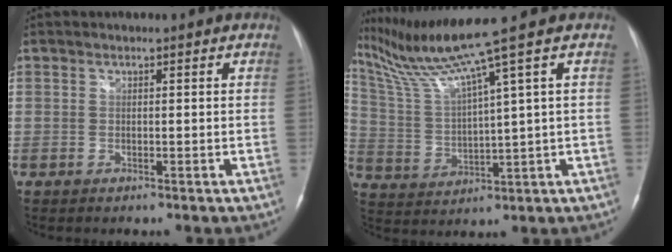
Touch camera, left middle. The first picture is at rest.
{"total": 10.8, "force": [8.1, -3.2, 6.3], "torque": [-0.130, -0.003, 0.162]}